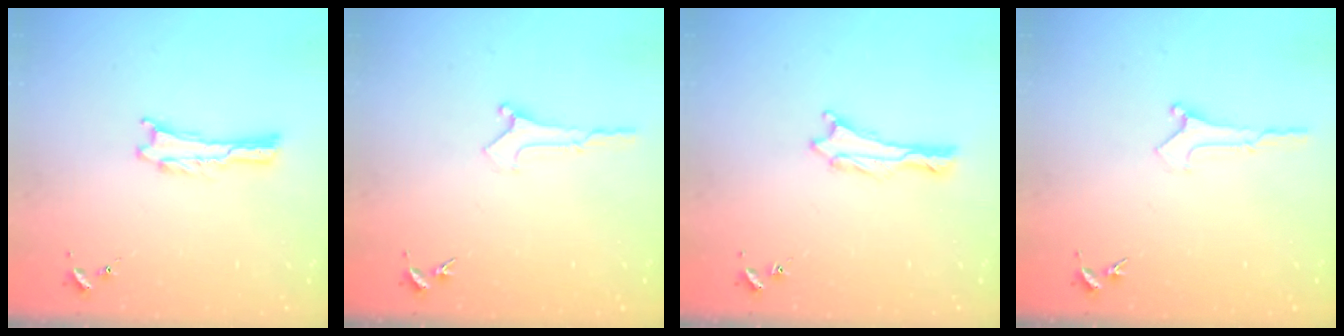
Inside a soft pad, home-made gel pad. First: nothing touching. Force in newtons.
{"total": 0.0}
{"total": 0.8, "press": 0.7, "slide": 0.1}
{"total": 0.0}